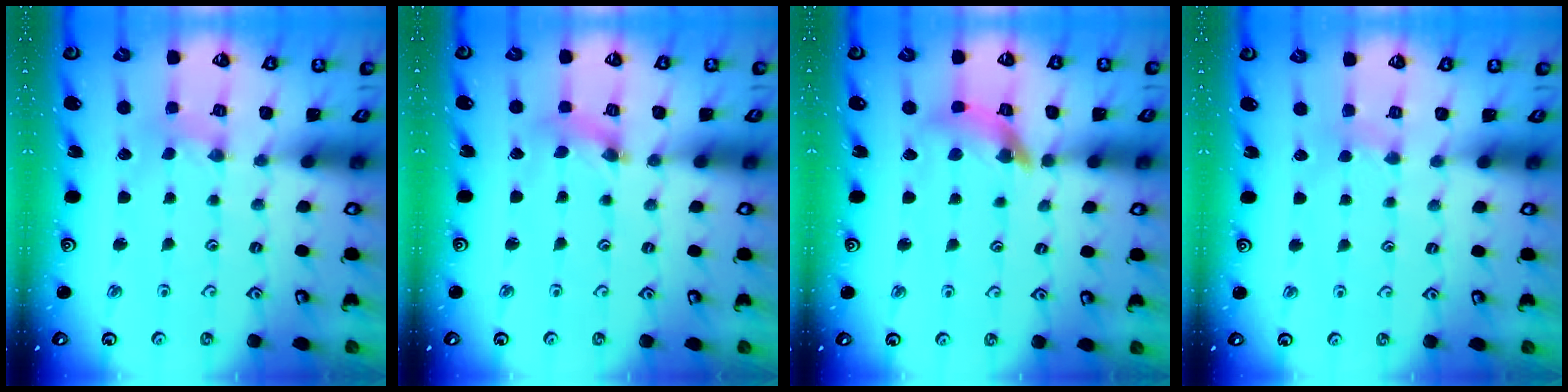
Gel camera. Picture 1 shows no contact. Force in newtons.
{"total": 1.6, "press": 1.6, "slide": 0.3}
{"total": 11.0, "press": 10.9, "slide": 1.2}
{"total": 1.9, "press": 1.9, "slide": 0.4}